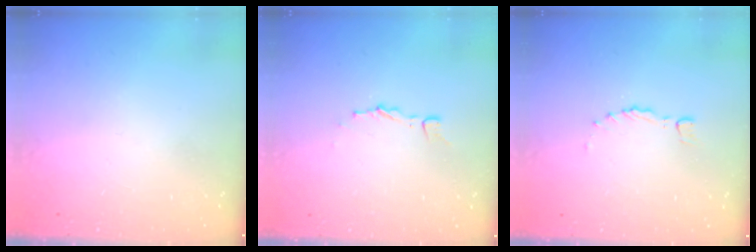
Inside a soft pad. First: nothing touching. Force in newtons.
{"total": 2.9, "press": 2.9, "slide": 0.3}
{"total": 0.0}